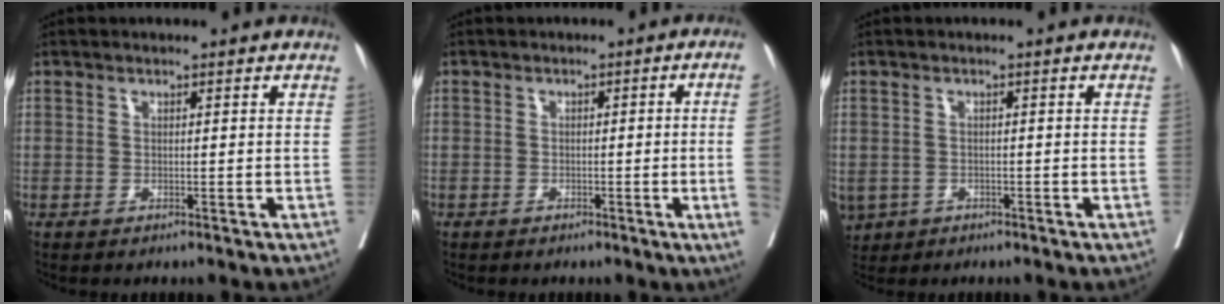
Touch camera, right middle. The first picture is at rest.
{"total": 5.3, "force": [-1.1, -1.3, 5.0], "torque": [-0.059, -0.005, -0.016]}
{"total": 5.6, "force": [-2.8, 4.5, 1.9], "torque": [-0.055, -0.005, -0.039]}